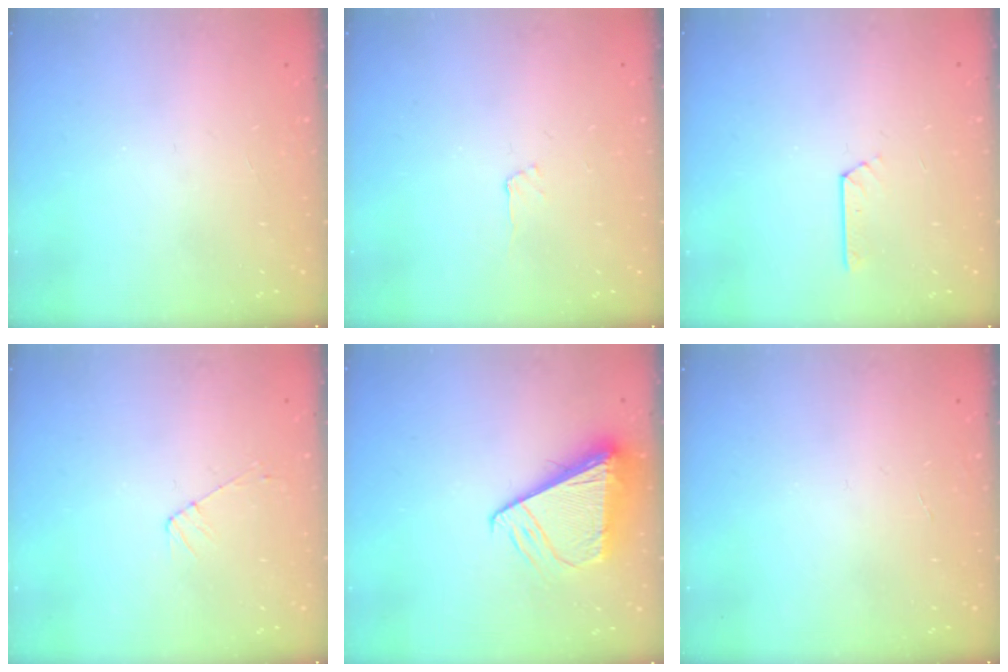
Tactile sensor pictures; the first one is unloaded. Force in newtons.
{"total": 3.4, "press": 3.3, "slide": 0.4}
{"total": 2.2, "press": 2.2, "slide": 0.3}
{"total": 3.8, "press": 3.8, "slide": 0.5}
{"total": 8.1, "press": 8.0, "slide": 0.9}
{"total": 0.0}